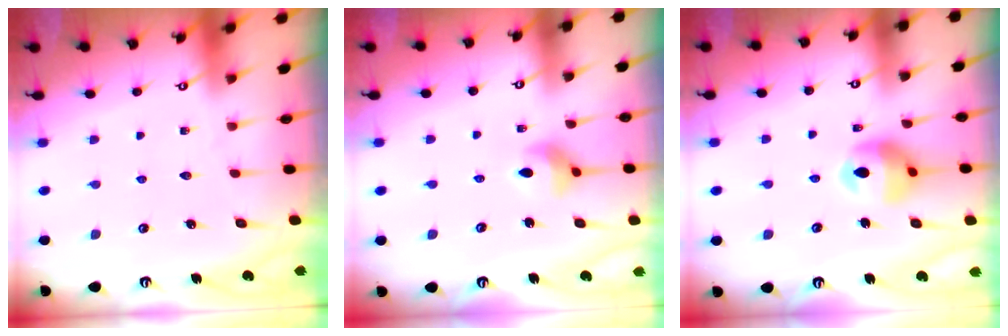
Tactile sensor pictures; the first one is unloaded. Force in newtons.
{"total": 5.7, "press": 5.6, "slide": 0.7}
{"total": 13.3, "press": 12.6, "slide": 4.1}